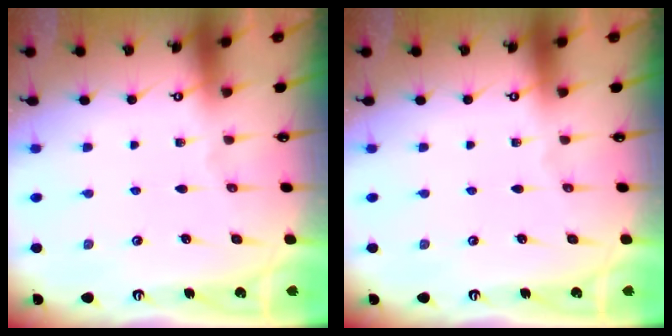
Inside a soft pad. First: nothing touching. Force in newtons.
{"total": 0.0}